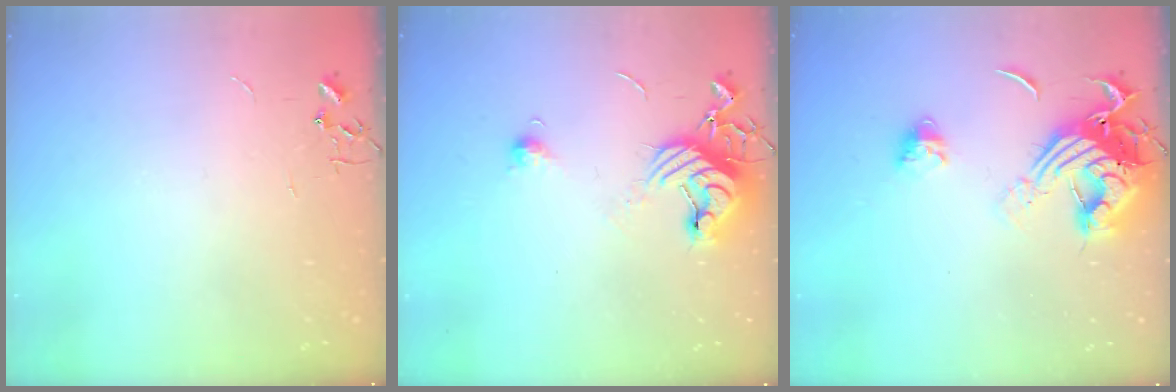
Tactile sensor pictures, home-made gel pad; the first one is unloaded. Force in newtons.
{"total": 11.3, "press": 11.2, "slide": 1.3}
{"total": 17.0, "press": 16.9, "slide": 1.7}